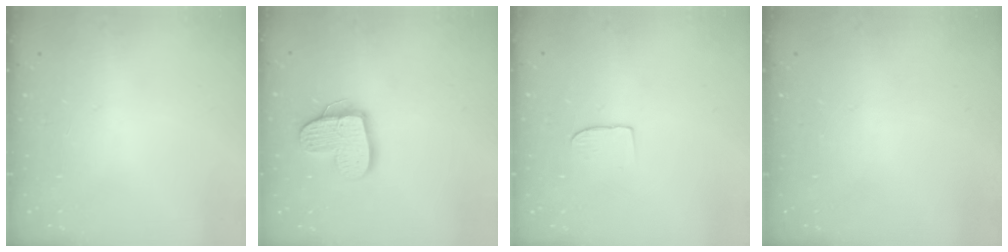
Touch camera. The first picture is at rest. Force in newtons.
{"total": 13.4, "press": 13.4, "slide": 0.8}
{"total": 4.7, "press": 4.7, "slide": 0.4}
{"total": 0.0}